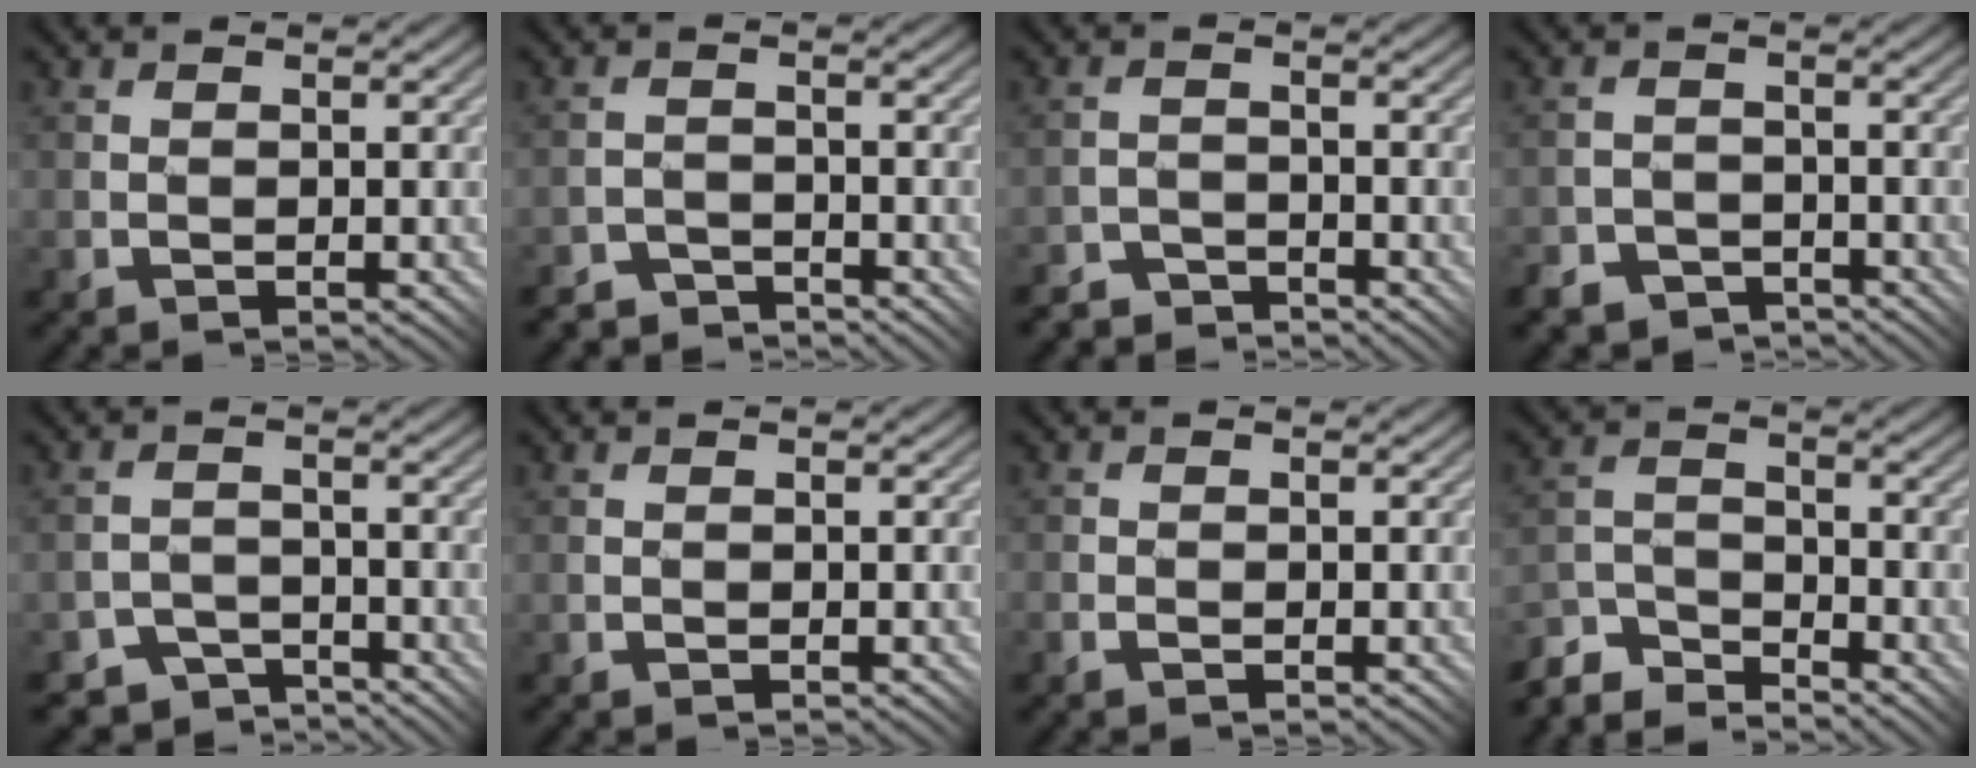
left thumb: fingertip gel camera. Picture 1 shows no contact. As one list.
[{"total": 3.1, "force": [-3.0, 0.5, -0.2], "torque": [0.015, 0.006, -0.060]}, {"total": 3.4, "force": [-3.3, 0.7, -0.2], "torque": [0.013, 0.007, -0.066]}, {"total": 4.2, "force": [-3.6, 2.1, 0.4], "torque": [0.000, 0.006, -0.066]}, {"total": 3.7, "force": [-3.3, 1.6, 0.2], "torque": [0.003, -0.002, -0.057]}, {"total": 0.0}, {"total": 1.5, "force": [-0.9, 1.0, 0.7], "torque": [-0.020, -0.003, -0.022]}, {"total": 6.2, "force": [-5.8, 1.7, 1.8], "torque": [-0.039, 0.002, -0.122]}]